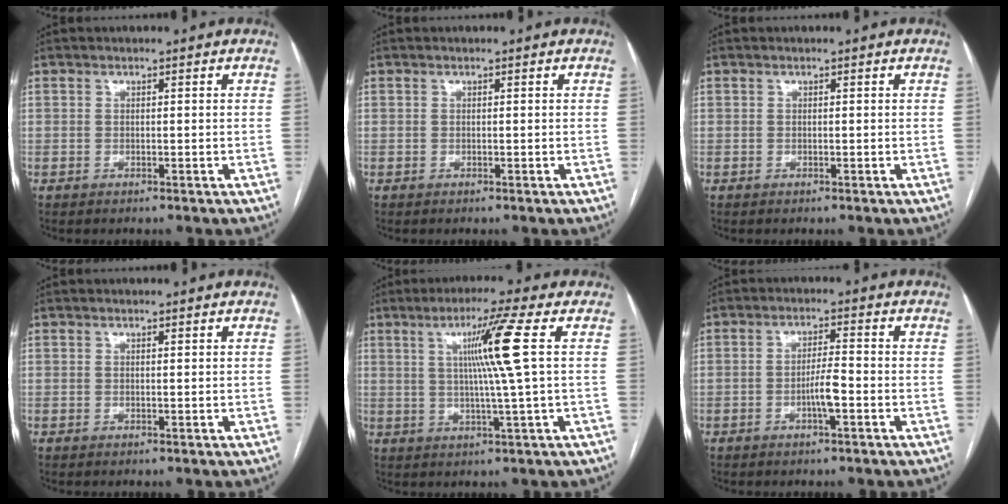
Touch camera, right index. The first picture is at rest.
{"total": 0.0}
{"total": 0.0}
{"total": 0.0}
{"total": 8.7, "force": [2.0, -2.3, 8.1], "torque": [-0.142, 0.001, 0.041]}
{"total": 3.8, "force": [-1.4, 0.4, 3.5], "torque": [-0.065, 0.000, -0.025]}